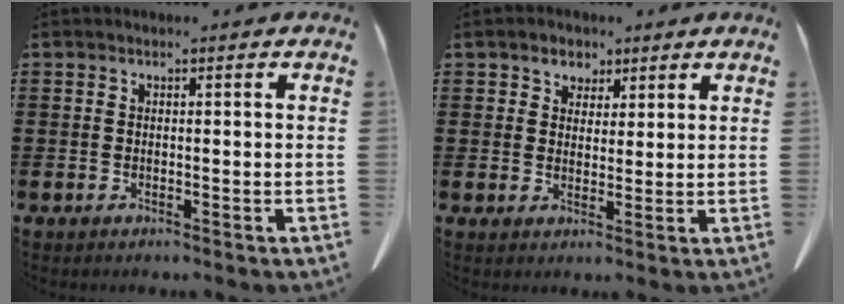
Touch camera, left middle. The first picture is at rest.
{"total": 3.0, "force": [2.1, 2.1, 0.2], "torque": [-0.009, 0.006, 0.036]}